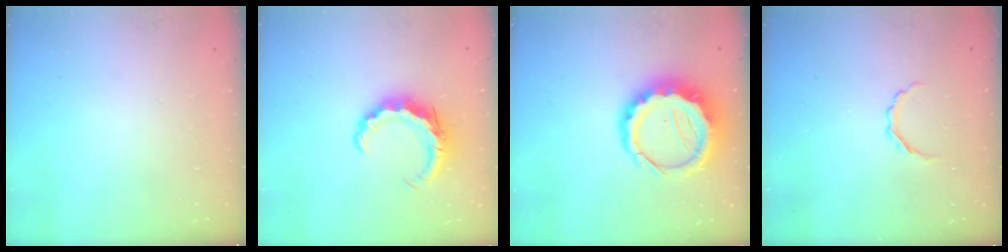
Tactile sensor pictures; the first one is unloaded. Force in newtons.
{"total": 8.0, "press": 8.0, "slide": 0.3}
{"total": 11.4, "press": 11.1, "slide": 2.7}
{"total": 3.5, "press": 3.4, "slide": 0.9}